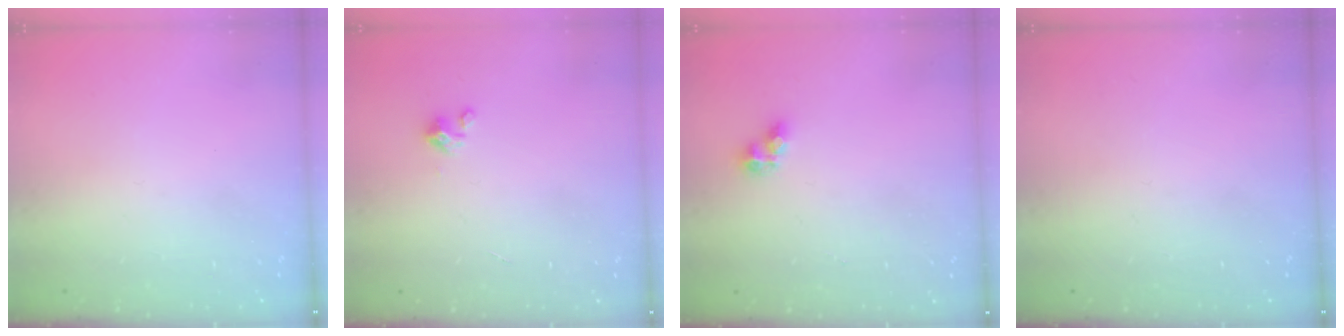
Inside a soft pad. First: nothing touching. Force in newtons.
{"total": 2.0, "press": 2.0, "slide": 0.2}
{"total": 6.7, "press": 6.7, "slide": 0.8}
{"total": 0.0}